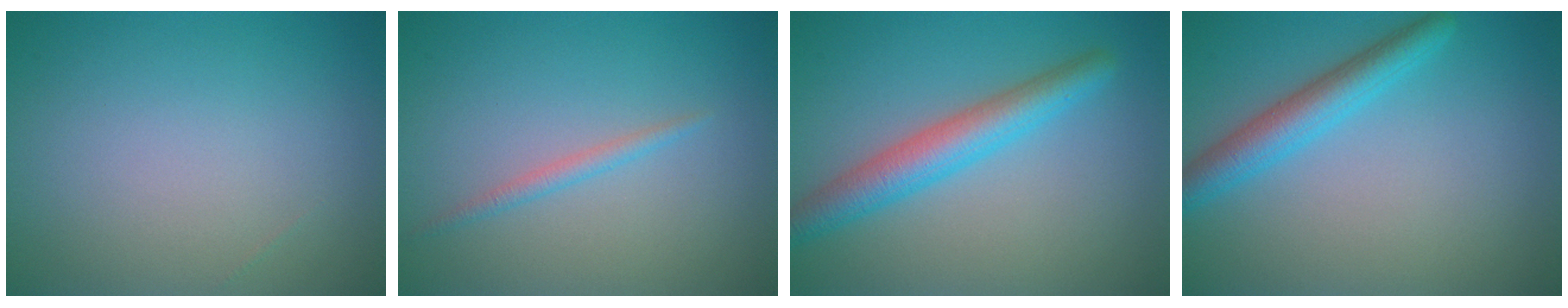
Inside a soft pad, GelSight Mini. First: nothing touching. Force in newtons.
{"total": 1.1, "press": 1.1, "slide": 0.0}
{"total": 4.5, "press": 4.5, "slide": 0.0}
{"total": 3.7, "press": 3.7, "slide": 0.1}